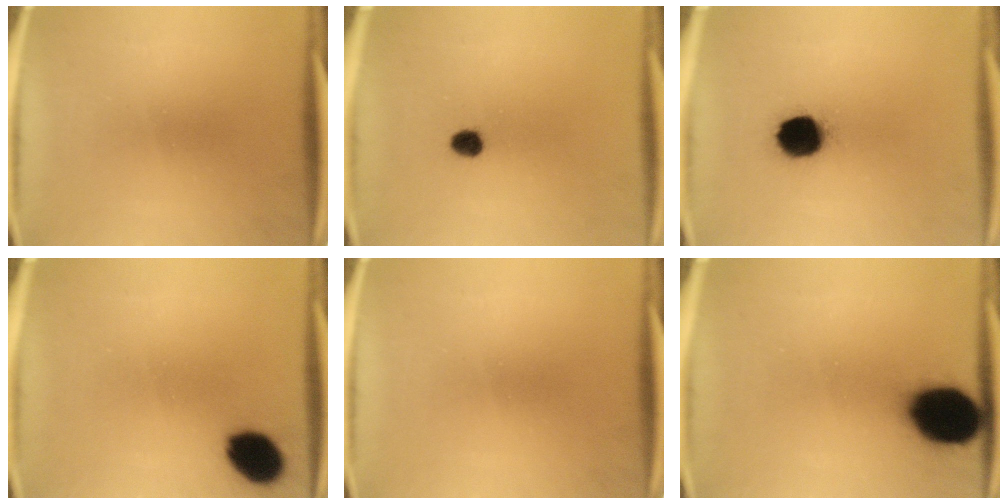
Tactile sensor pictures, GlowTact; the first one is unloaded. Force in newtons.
{"total": 2.8}
{"total": 11.9}
{"total": 9.4}
{"total": 0.0}
{"total": 17.1}